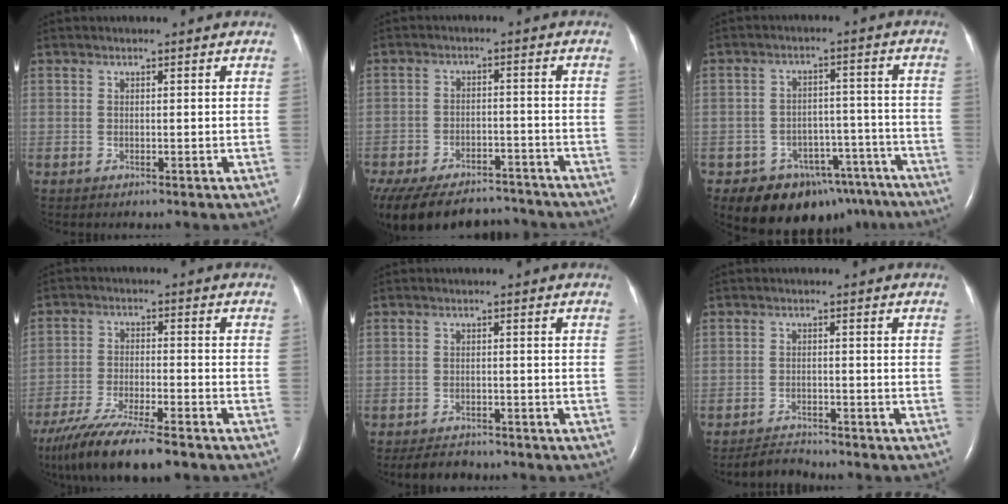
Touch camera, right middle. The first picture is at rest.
{"total": 20.3, "force": [-16.9, 8.1, 7.8], "torque": [-0.209, -0.021, -0.237]}
{"total": 12.9, "force": [-9.7, 7.8, 3.3], "torque": [-0.025, 0.050, -0.122]}
{"total": 15.6, "force": [-12.5, 2.2, 9.1], "torque": [-0.172, -0.040, -0.208]}
{"total": 4.0, "force": [-3.5, 1.5, 1.0], "torque": [-0.023, -0.006, -0.053]}
{"total": 2.8, "force": [-2.8, 0.1, -0.2], "torque": [-0.004, -0.015, -0.047]}